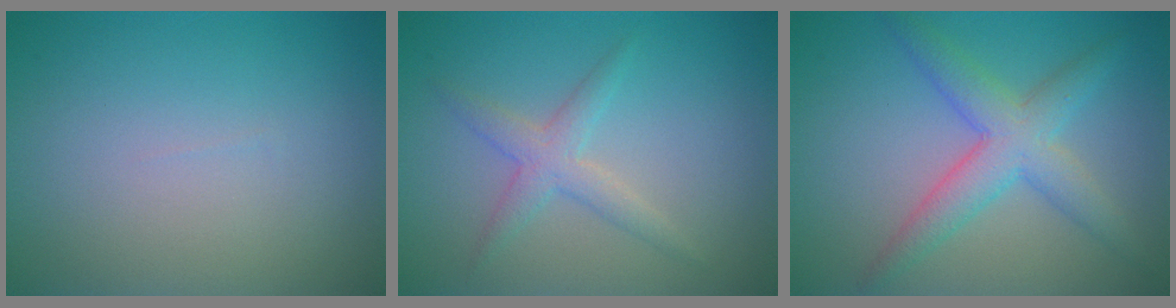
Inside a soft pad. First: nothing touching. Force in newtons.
{"total": 2.4, "press": 2.4, "slide": 0.0}
{"total": 4.7, "press": 4.7, "slide": 0.2}